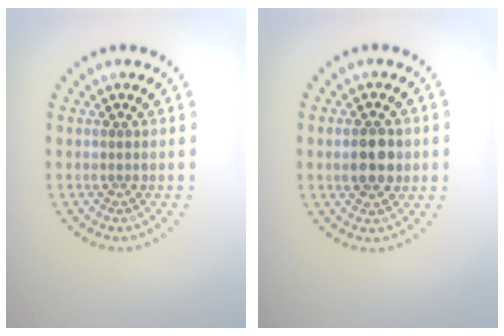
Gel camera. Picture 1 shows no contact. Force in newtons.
{"total": 3.5, "press": 3.5, "slide": 0.1}